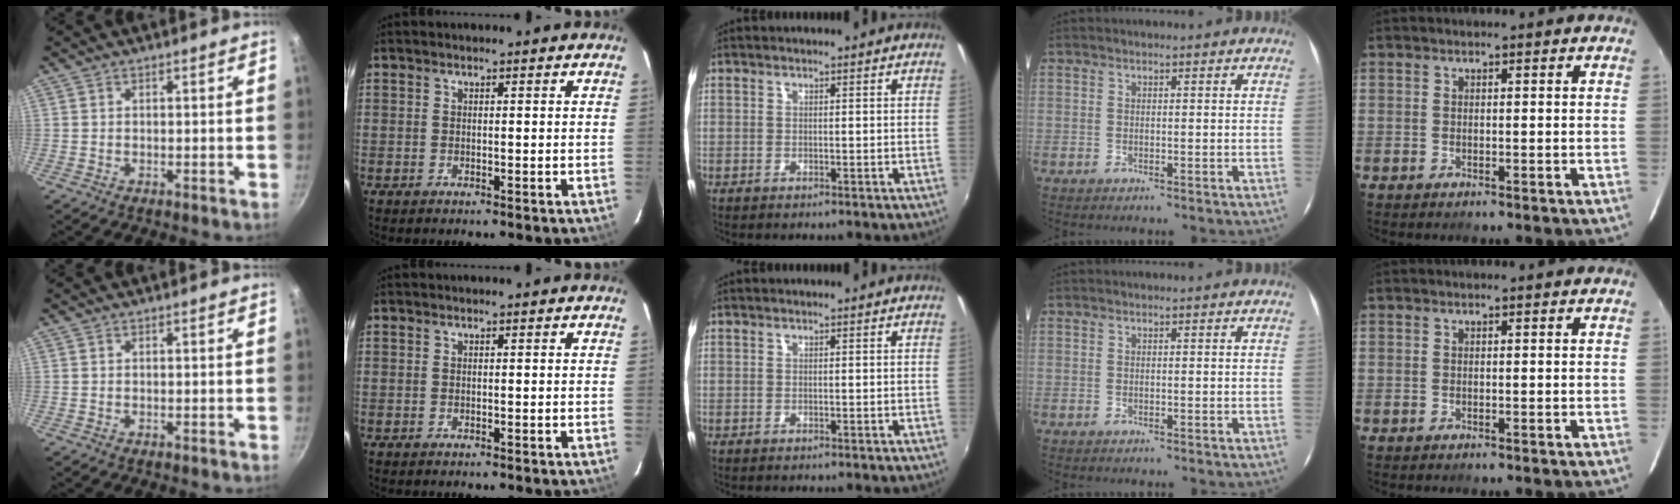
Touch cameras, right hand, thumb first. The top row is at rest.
{}